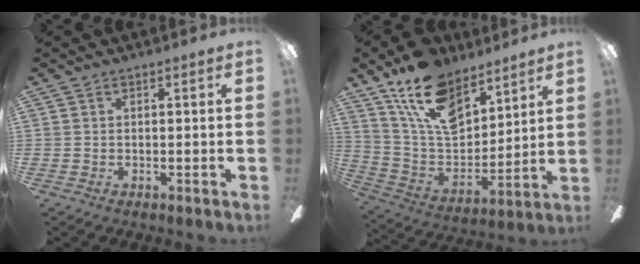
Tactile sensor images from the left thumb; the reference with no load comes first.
{"total": 18.3, "force": [12.4, 9.5, 9.5], "torque": [-0.180, -0.064, 0.230]}